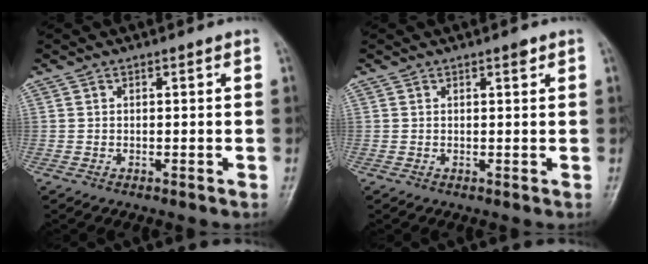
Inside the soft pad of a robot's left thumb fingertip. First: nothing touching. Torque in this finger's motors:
{"motor_torque": [0.37, 0.13, 0.29, -0.20, 0.00]}